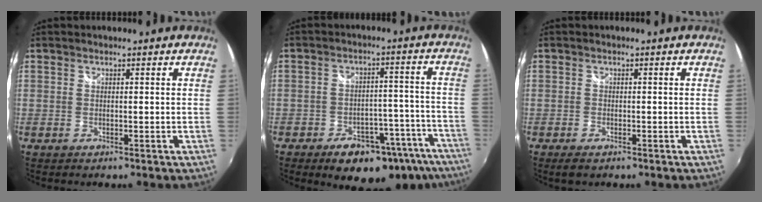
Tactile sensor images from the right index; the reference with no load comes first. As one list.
[{"total": 17.0, "force": [-12.1, 8.3, 8.6], "torque": [-0.128, 0.019, -0.137]}, {"total": 2.4, "force": [-1.7, 1.1, 1.3], "torque": [-0.028, -0.010, -0.030]}]